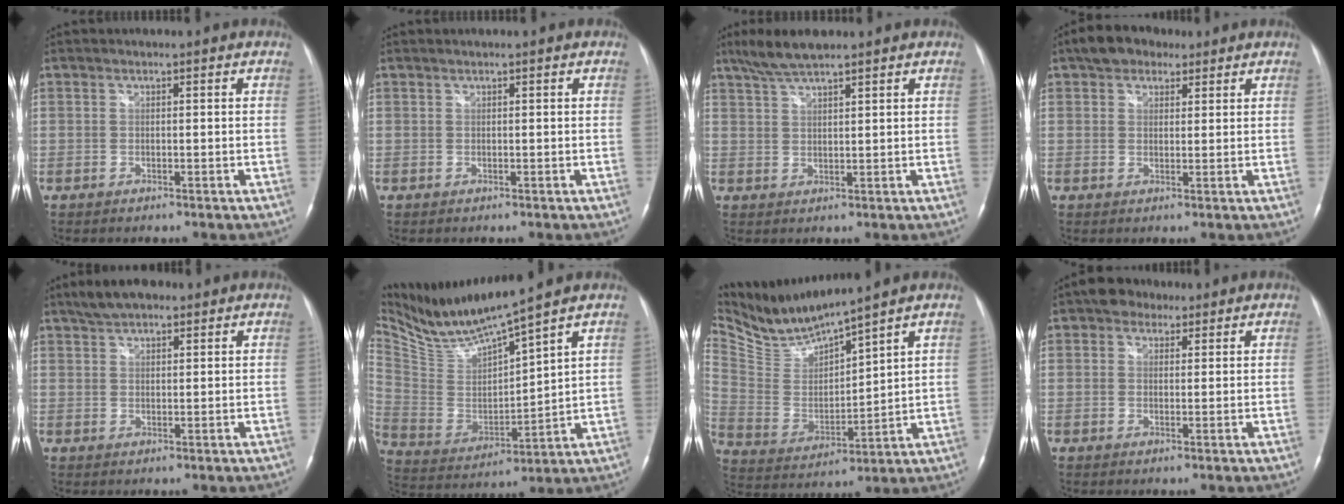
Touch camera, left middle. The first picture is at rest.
{"total": 0.0}
{"total": 5.7, "force": [4.6, 0.6, 3.3], "torque": [-0.071, 0.015, 0.088]}
{"total": 5.7, "force": [3.8, 3.5, 2.5], "torque": [-0.043, 0.023, 0.065]}
{"total": 5.4, "force": [4.0, 2.1, 2.9], "torque": [-0.059, 0.021, 0.073]}
{"total": 12.6, "force": [11.5, -1.3, 4.9], "torque": [-0.109, -0.011, 0.235]}
{"total": 9.9, "force": [9.5, -0.4, 3.1], "torque": [-0.083, -0.009, 0.202]}
{"total": 3.8, "force": [2.4, 2.7, 1.2], "torque": [-0.025, 0.018, 0.038]}